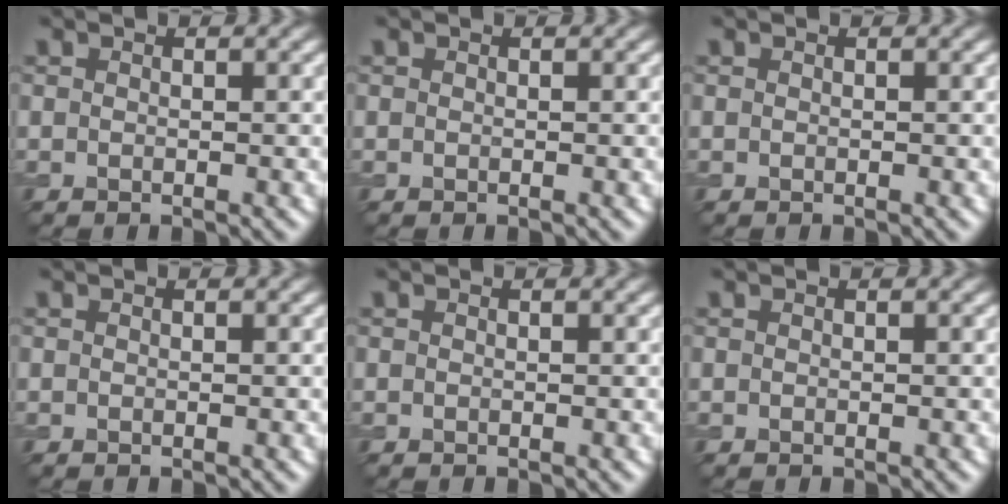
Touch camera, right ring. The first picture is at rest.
{"total": 0.0}
{"total": 0.0}
{"total": 0.0}
{"total": 0.0}
{"total": 0.0}